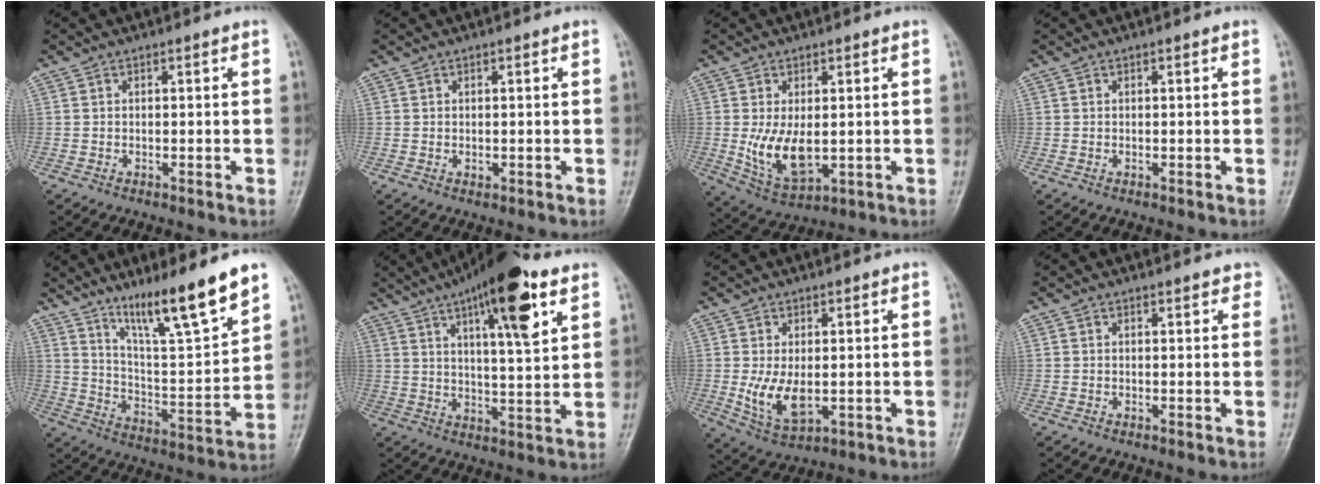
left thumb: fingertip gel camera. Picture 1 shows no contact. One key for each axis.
{"total": 0.9, "fx": 0.2, "fy": 0.6, "fz": 0.7, "tx": -0.010, "ty": -0.002, "tz": 0.007}
{"total": 8.9, "fx": -0.2, "fy": 4.8, "fz": 7.5, "tx": -0.131, "ty": -0.018, "tz": 0.012}
{"total": 0.0}
{"total": 16.7, "fx": 11.9, "fy": 1.8, "fz": 11.6, "tx": -0.174, "ty": -0.073, "tz": 0.209}
{"total": 16.7, "fx": 8.5, "fy": 4.3, "fz": 13.7, "tx": -0.197, "ty": -0.025, "tz": 0.131}
{"total": 7.5, "fx": -0.3, "fy": 4.1, "fz": 6.2, "tx": -0.111, "ty": -0.016, "tz": 0.008}
{"total": 1.9, "fx": 1.5, "fy": 0.8, "fz": 0.9, "tx": 0.006, "ty": -0.001, "tz": 0.013}